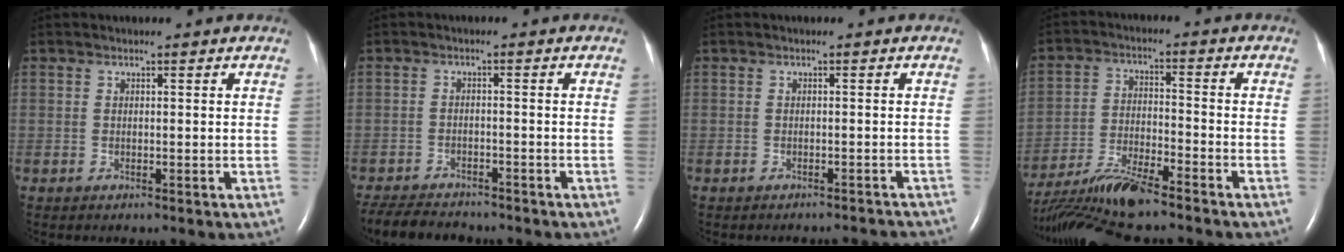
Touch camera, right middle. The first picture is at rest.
{"total": 8.1, "force": [-7.4, 2.0, 2.6], "torque": [-0.044, -0.013, -0.115]}
{"total": 4.9, "force": [-4.8, 0.9, 0.5], "torque": [-0.004, 0.000, -0.046]}
{"total": 11.9, "force": [-10.4, 0.4, 5.8], "torque": [-0.114, -0.014, -0.187]}